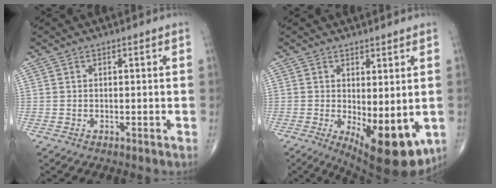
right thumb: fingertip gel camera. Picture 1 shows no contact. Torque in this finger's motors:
{"motor_torque": [-0.01, 0.81, 0.10, -0.27, 0.11]}